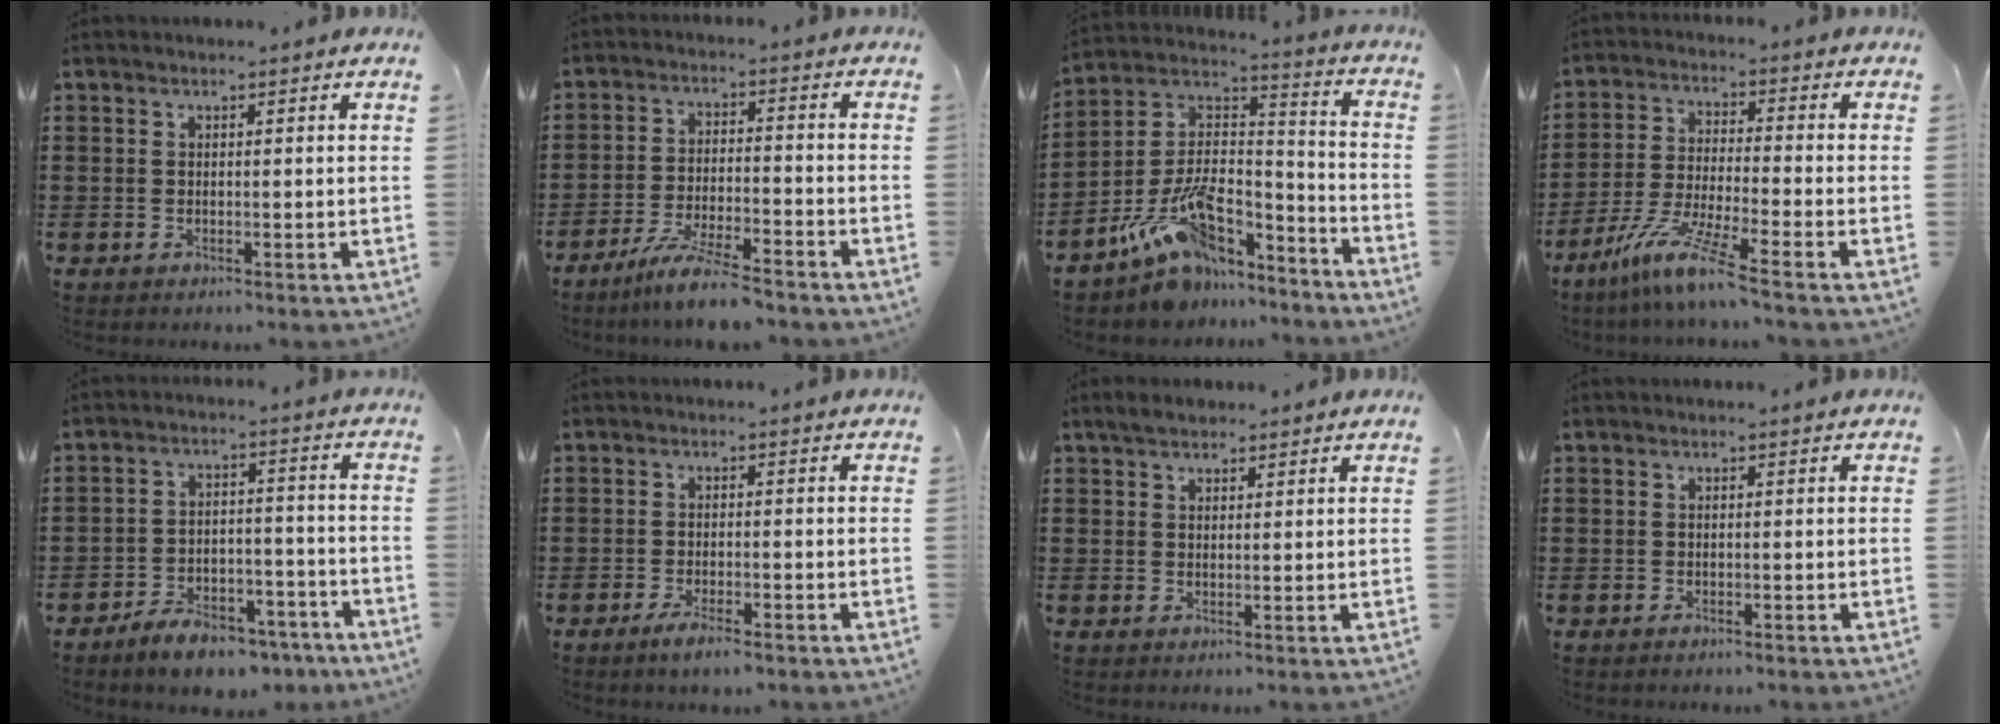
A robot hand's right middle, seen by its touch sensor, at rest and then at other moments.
{"total": 7.3, "force": [-6.3, 0.2, 3.7], "torque": [-0.075, -0.009, -0.118]}
{"total": 11.0, "force": [-7.7, 4.8, 6.3], "torque": [-0.136, 0.010, -0.152]}
{"total": 9.0, "force": [-7.0, -0.2, 5.7], "torque": [-0.123, -0.013, -0.138]}
{"total": 7.2, "force": [-6.5, 1.8, 2.4], "torque": [-0.036, 0.019, -0.121]}
{"total": 3.0, "force": [-2.4, 0.3, 1.8], "torque": [-0.038, 0.000, -0.045]}
{"total": 1.7, "force": [1.5, 0.8, 0.4], "torque": [-0.004, 0.002, 0.026]}
{"total": 0.7, "force": [-0.7, 0.1, 0.1], "torque": [-0.003, -0.002, -0.014]}